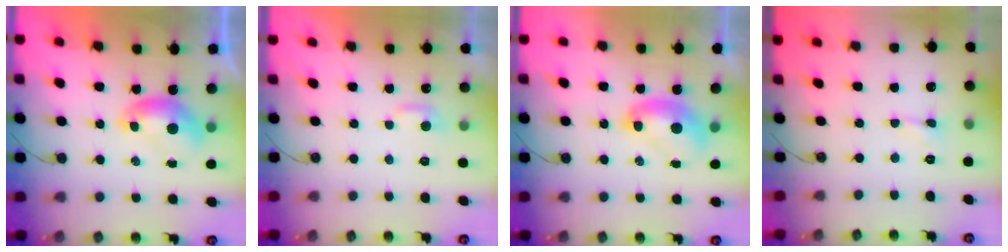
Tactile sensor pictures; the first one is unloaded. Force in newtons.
{"total": 1.9, "press": 1.9, "slide": 0.5}
{"total": 2.4, "press": 2.4, "slide": 0.3}
{"total": 0.6, "press": 0.5, "slide": 0.3}